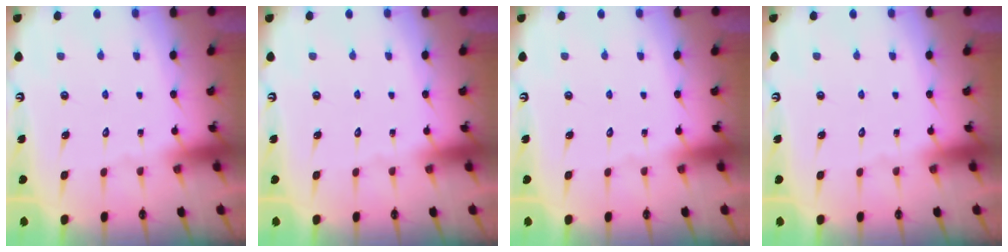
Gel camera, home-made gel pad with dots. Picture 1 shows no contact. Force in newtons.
{"total": 0.0}
{"total": 0.0}
{"total": 0.0}